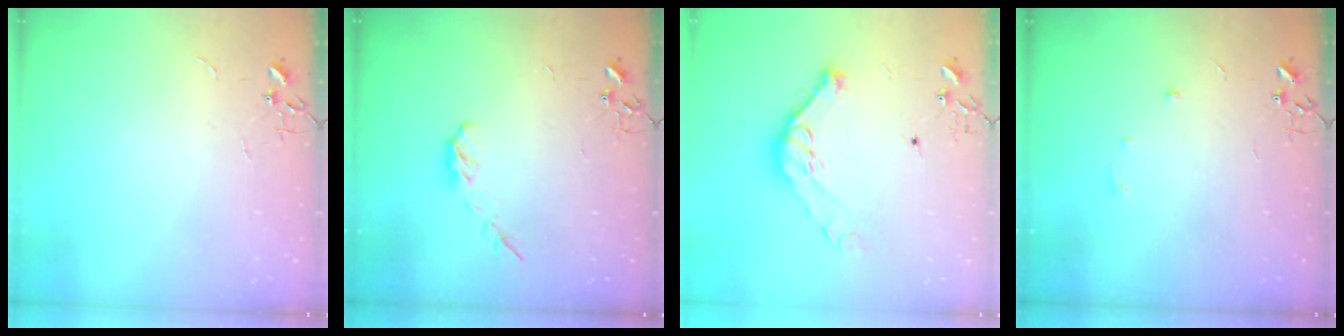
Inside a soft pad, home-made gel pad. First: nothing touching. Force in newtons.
{"total": 5.4, "press": 5.3, "slide": 0.7}
{"total": 12.5, "press": 12.5, "slide": 0.4}
{"total": 5.2, "press": 5.2, "slide": 0.6}